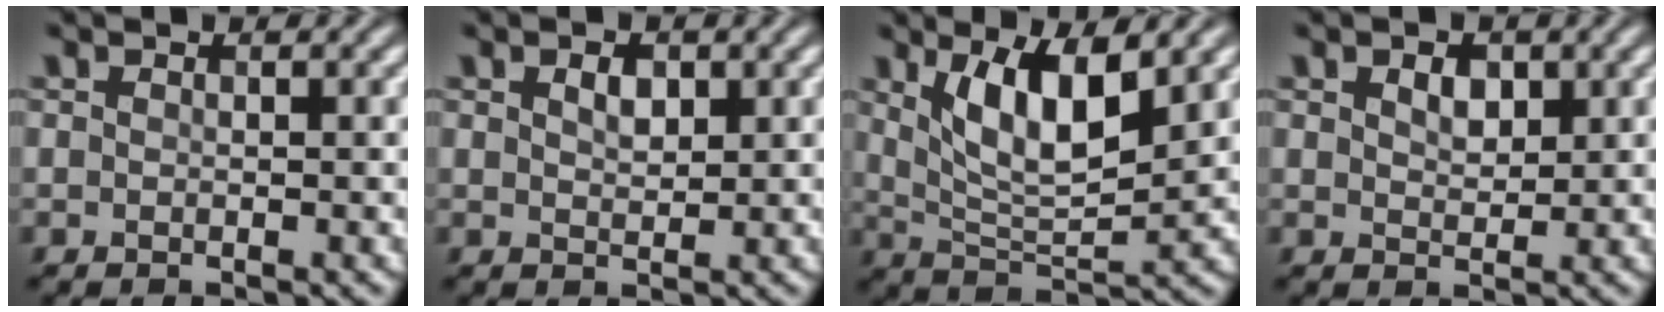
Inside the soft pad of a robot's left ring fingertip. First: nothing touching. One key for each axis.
{"total": 1.7, "fx": 0.8, "fy": 0.9, "fz": 1.1, "tx": -0.020, "ty": 0.001, "tz": 0.015}
{"total": 6.4, "fx": 2.7, "fy": 2.2, "fz": 5.4, "tx": -0.104, "ty": -0.009, "tz": 0.052}
{"total": 1.9, "fx": 0.9, "fy": 1.2, "fz": 1.2, "tx": -0.022, "ty": 0.000, "tz": 0.016}